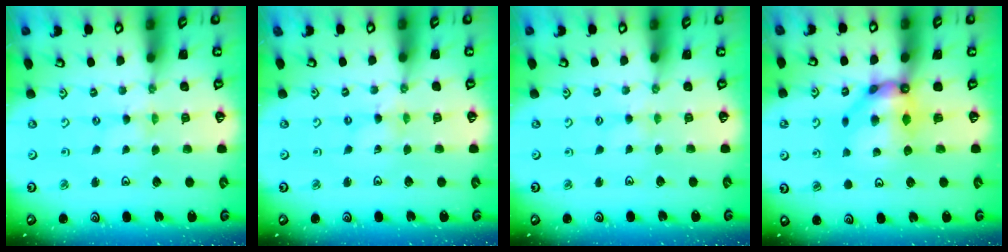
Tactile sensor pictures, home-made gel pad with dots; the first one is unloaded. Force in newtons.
{"total": 0.7, "press": 0.7, "slide": 0.1}
{"total": 2.1, "press": 2.1, "slide": 0.2}
{"total": 10.4, "press": 10.4, "slide": 0.8}